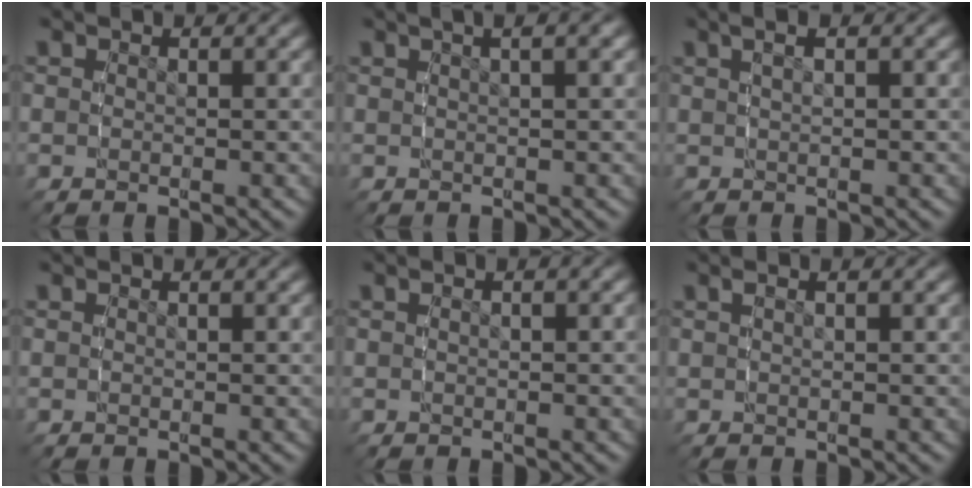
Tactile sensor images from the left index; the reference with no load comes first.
{"total": 3.9, "force": [2.2, 0.7, 3.1], "torque": [-0.034, 0.022, 0.031]}
{"total": 3.0, "force": [1.5, 1.0, 2.4], "torque": [-0.022, 0.019, 0.021]}
{"total": 0.0}
{"total": 0.9, "force": [0.0, 0.0, 0.9], "torque": [-0.012, 0.002, 0.003]}
{"total": 1.2, "force": [0.5, 0.1, 1.0], "torque": [-0.007, 0.007, 0.011]}